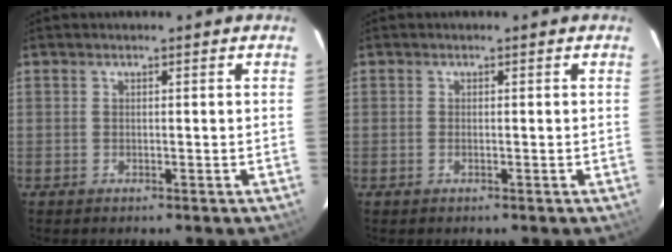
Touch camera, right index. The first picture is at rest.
{"total": 0.6, "force": [-0.2, 0.2, 0.5], "torque": [-0.011, 0.000, -0.005]}